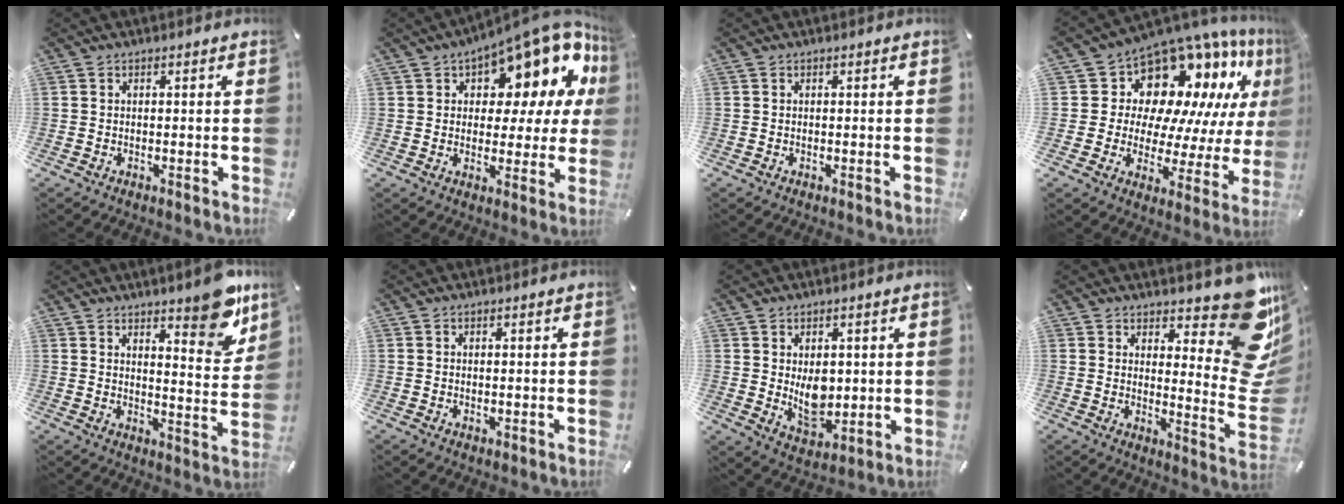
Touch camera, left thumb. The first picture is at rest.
{"total": 13.8, "force": [9.7, 6.2, 7.6], "torque": [-0.114, -0.081, 0.164]}
{"total": 0.0}
{"total": 14.0, "force": [9.7, 8.7, 4.9], "torque": [-0.073, -0.116, 0.167]}
{"total": 10.7, "force": [8.7, 2.9, 5.5], "torque": [-0.051, -0.073, 0.146]}
{"total": 0.5, "force": [0.3, 0.4, 0.2], "torque": [-0.004, 0.001, 0.005]}
{"total": 8.2, "force": [1.2, 6.0, 5.5], "torque": [-0.068, -0.014, 0.023]}
{"total": 18.4, "force": [10.8, 7.7, 12.8], "torque": [-0.136, -0.104, 0.183]}